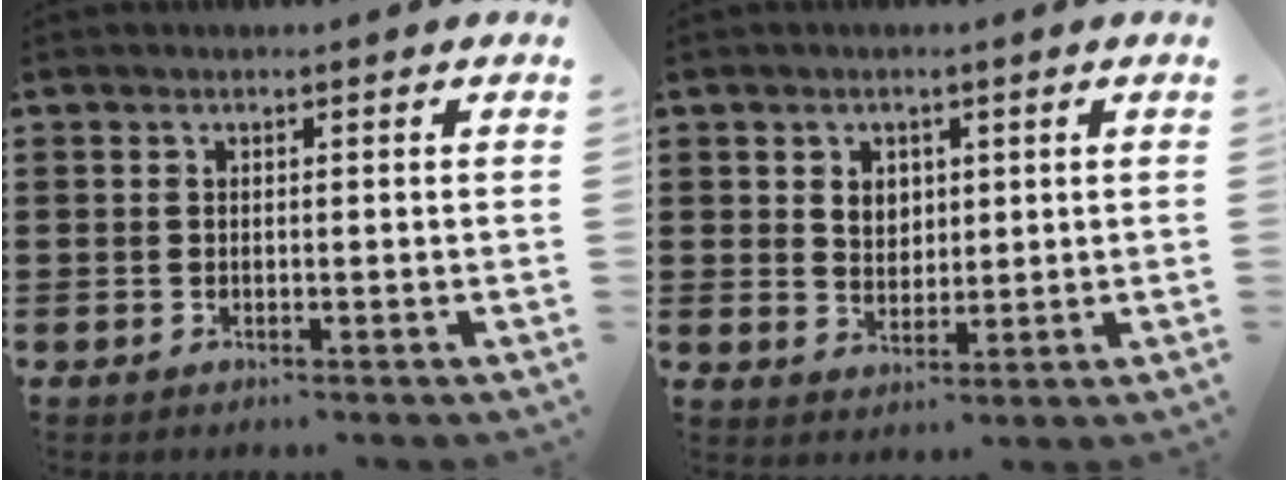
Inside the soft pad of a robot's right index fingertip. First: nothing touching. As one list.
[{"total": 3.0, "force": [1.3, 2.4, 1.2], "torque": [-0.025, 0.006, 0.021]}]